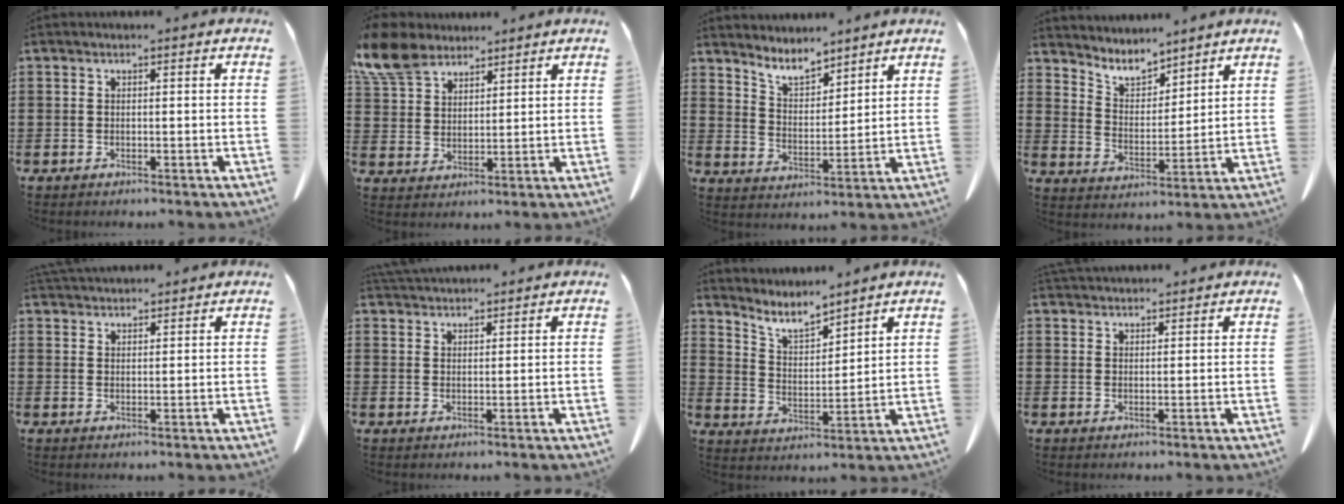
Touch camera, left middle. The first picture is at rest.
{"total": 8.3, "force": [6.1, 4.0, 3.9], "torque": [-0.101, -0.010, 0.113]}
{"total": 5.3, "force": [5.0, 1.3, 1.2], "torque": [-0.043, -0.023, 0.090]}
{"total": 5.3, "force": [5.0, 1.6, 0.7], "torque": [-0.039, -0.025, 0.088]}
{"total": 2.8, "force": [2.8, 0.2, 0.1], "torque": [-0.009, -0.005, 0.055]}
{"total": 2.9, "force": [2.9, 0.3, 0.2], "torque": [-0.012, -0.005, 0.056]}
{"total": 5.9, "force": [5.4, 1.1, 2.2], "torque": [-0.063, -0.025, 0.096]}
{"total": 2.4, "force": [2.4, 0.2, 0.0], "torque": [-0.007, -0.005, 0.048]}